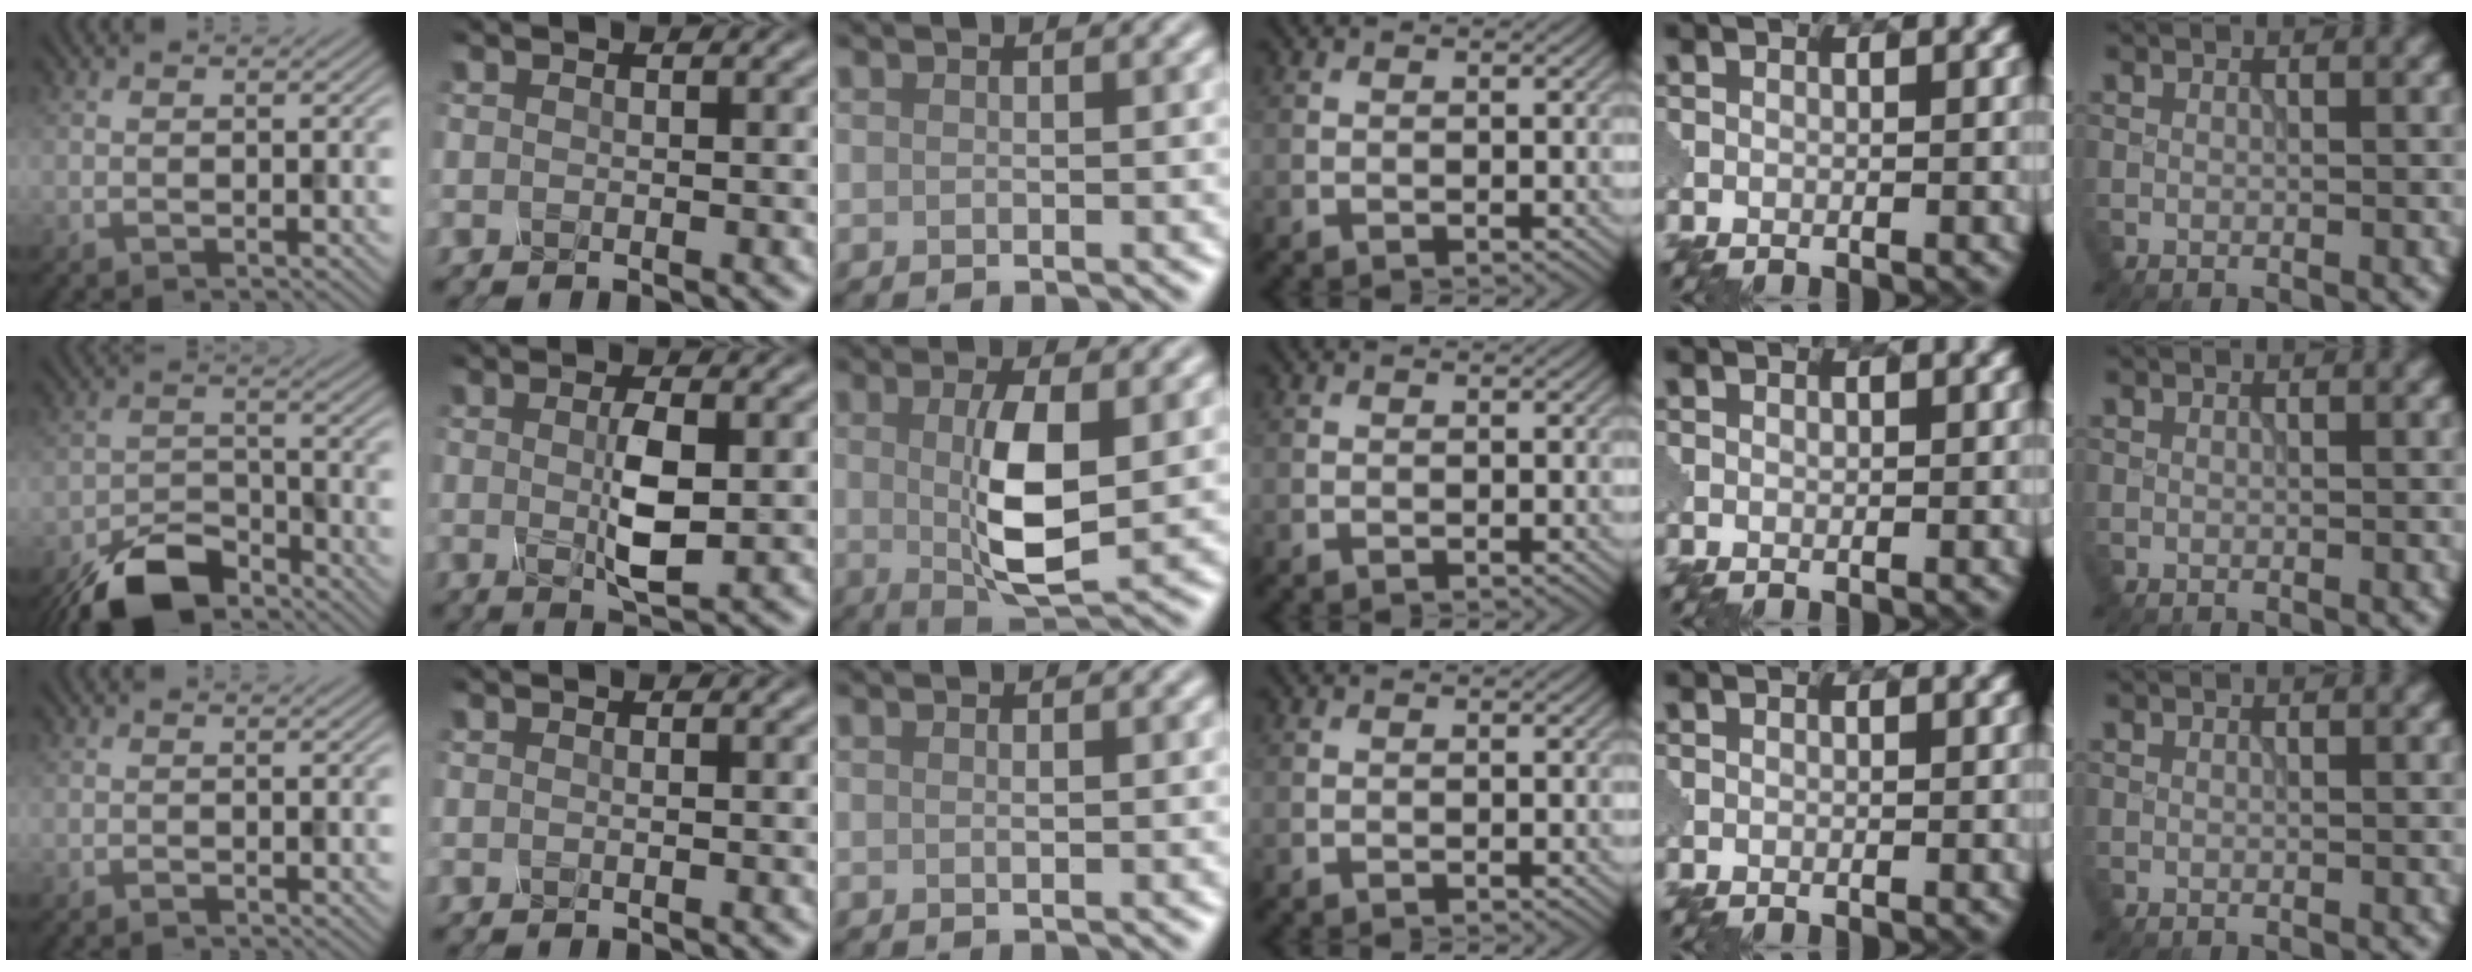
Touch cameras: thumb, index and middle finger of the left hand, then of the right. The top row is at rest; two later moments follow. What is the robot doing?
{"motion": "press", "object": "mechanical pencil"}